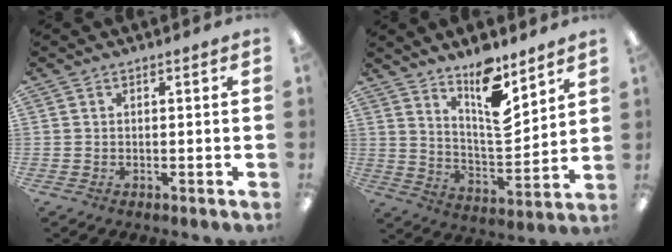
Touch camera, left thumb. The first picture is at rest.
{"total": 13.1, "force": [9.6, 4.2, 7.9], "torque": [-0.121, -0.070, 0.165]}